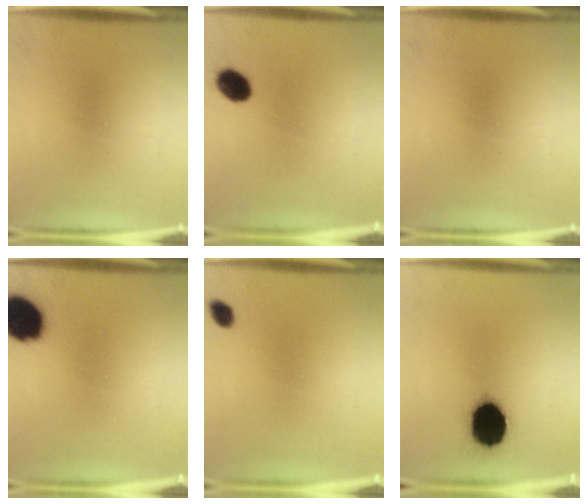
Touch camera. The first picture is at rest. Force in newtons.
{"total": 5.8}
{"total": 0.0}
{"total": 14.1}
{"total": 2.0}
{"total": 17.2}